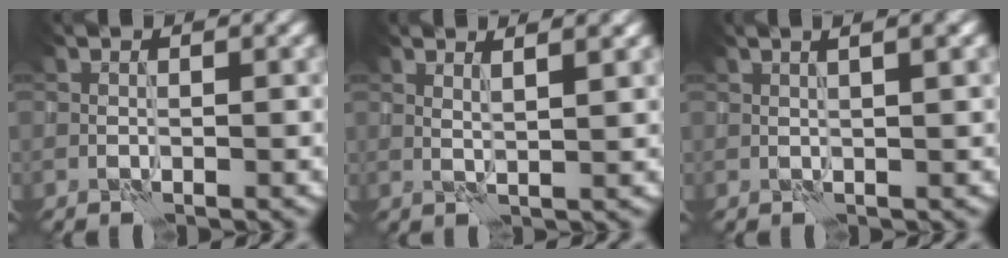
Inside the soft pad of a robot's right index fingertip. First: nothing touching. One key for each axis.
{"total": 3.3, "fx": 1.9, "fy": 0.8, "fz": 2.6, "tx": -0.026, "ty": 0.009, "tz": 0.013}
{"total": 4.3, "fx": 2.0, "fy": 1.4, "fz": 3.5, "tx": -0.023, "ty": 0.022, "tz": 0.004}